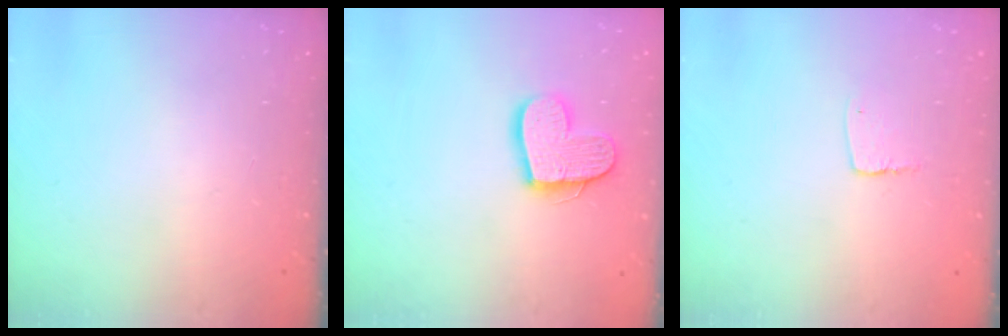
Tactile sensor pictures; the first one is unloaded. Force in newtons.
{"total": 13.4, "press": 13.4, "slide": 0.8}
{"total": 3.6, "press": 3.6, "slide": 0.3}